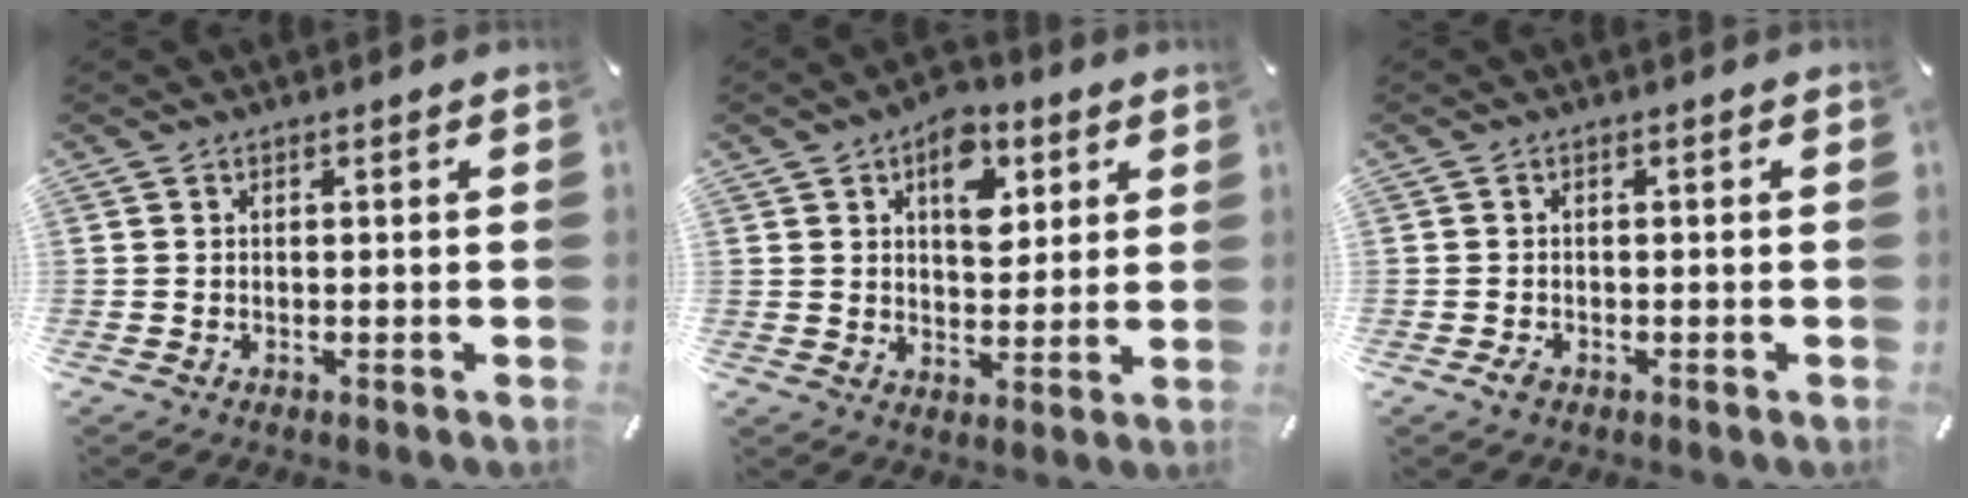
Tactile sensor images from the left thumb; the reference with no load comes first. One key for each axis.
{"total": 10.3, "fx": 4.4, "fy": 6.7, "fz": 6.4, "tx": -0.066, "ty": -0.014, "tz": 0.070}
{"total": 1.2, "fx": -0.7, "fy": 0.7, "fz": 0.7, "tx": -0.015, "ty": 0.003, "tz": -0.014}